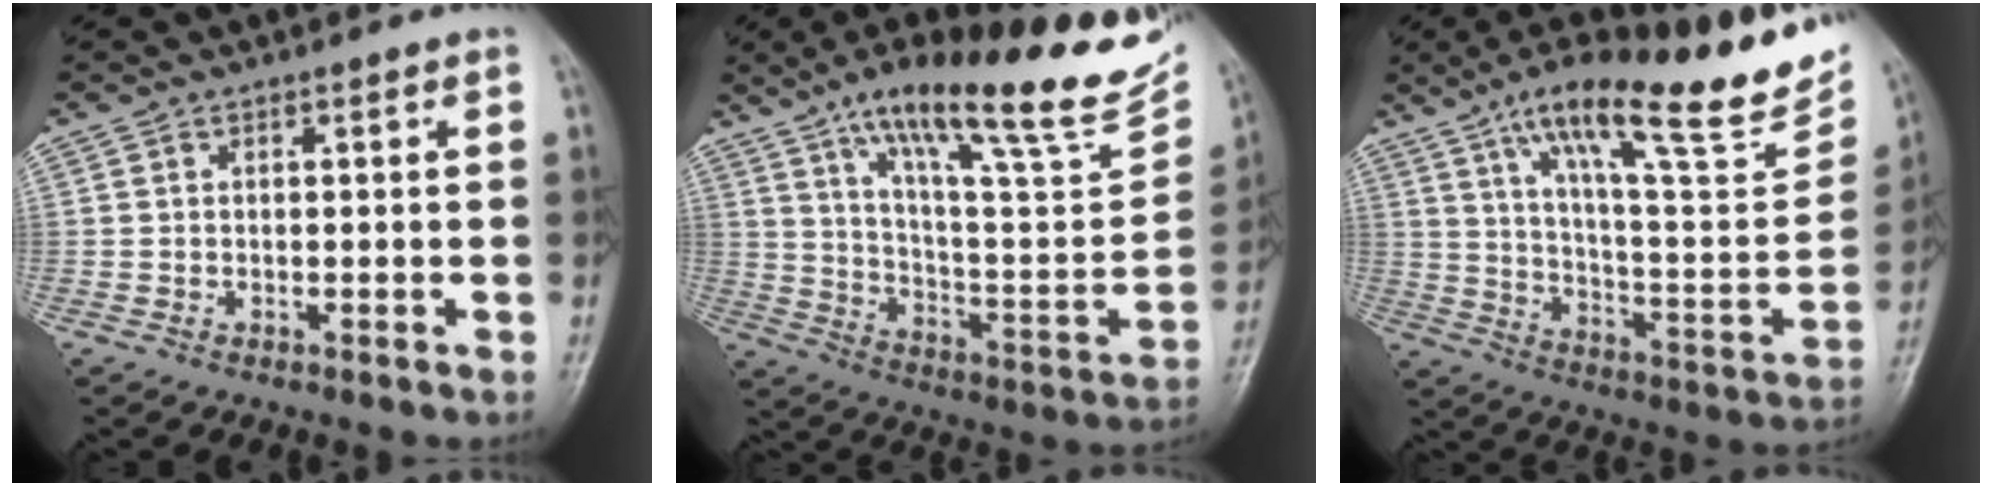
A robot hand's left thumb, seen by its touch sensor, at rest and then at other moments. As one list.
[{"total": 28.5, "force": [20.2, 5.9, 19.2], "torque": [-0.261, -0.076, 0.309]}, {"total": 27.5, "force": [18.1, 6.6, 19.7], "torque": [-0.266, -0.052, 0.287]}]